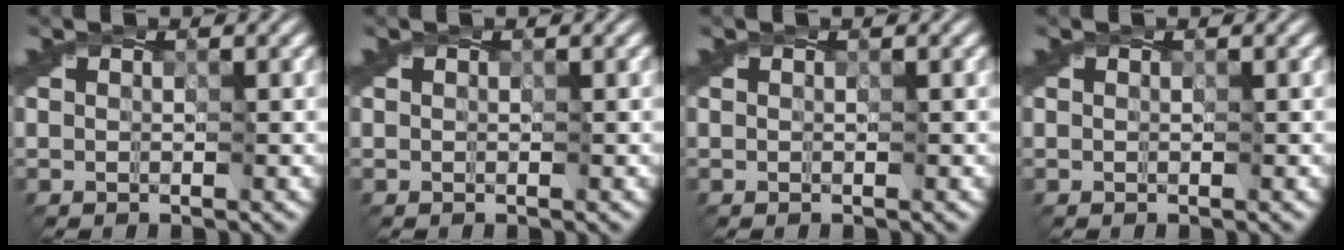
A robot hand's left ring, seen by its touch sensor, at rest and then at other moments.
{"total": 0.0}
{"total": 0.0}
{"total": 0.0}